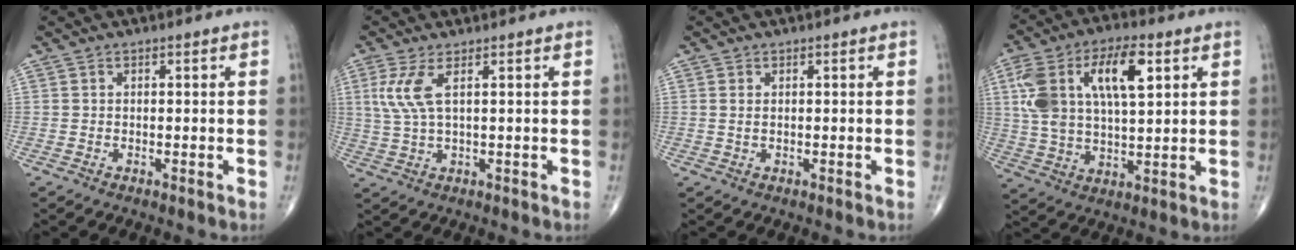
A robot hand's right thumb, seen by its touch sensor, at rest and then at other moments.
{"total": 5.3, "force": [1.8, 1.4, 4.8], "torque": [-0.127, -0.002, 0.043]}
{"total": 0.8, "force": [0.2, 0.4, 0.7], "torque": [-0.014, 0.003, 0.008]}
{"total": 17.3, "force": [5.5, 7.9, 14.4], "torque": [-0.268, 0.006, 0.099]}